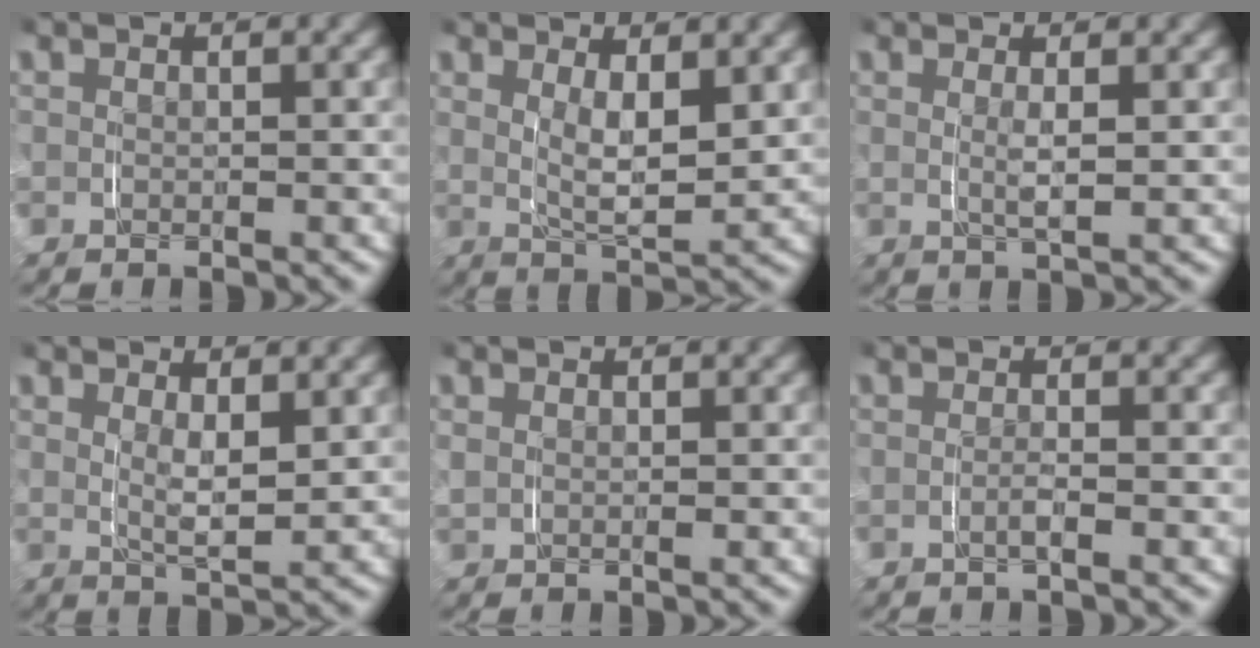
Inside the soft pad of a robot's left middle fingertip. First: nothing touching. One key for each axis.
{"total": 4.1, "fx": 1.2, "fy": 1.4, "fz": 3.6, "tx": -0.060, "ty": -0.015, "tz": 0.025}
{"total": 1.9, "fx": 0.4, "fy": 0.1, "fz": 1.8, "tx": -0.035, "ty": -0.007, "tz": 0.012}
{"total": 2.9, "fx": 1.1, "fy": 0.7, "fz": 2.6, "tx": -0.046, "ty": -0.015, "tz": 0.023}
{"total": 1.0, "fx": 0.6, "fy": 0.6, "fz": 0.6, "tx": -0.016, "ty": -0.001, "tz": 0.013}
{"total": 0.9, "fx": -0.5, "fy": -0.1, "fz": 0.7, "tx": -0.016, "ty": -0.003, "tz": -0.010}